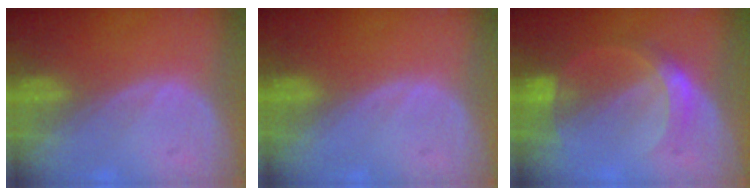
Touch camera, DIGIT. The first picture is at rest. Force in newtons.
{"total": 0.0}
{"total": 5.2, "press": 4.8, "slide": 1.9}